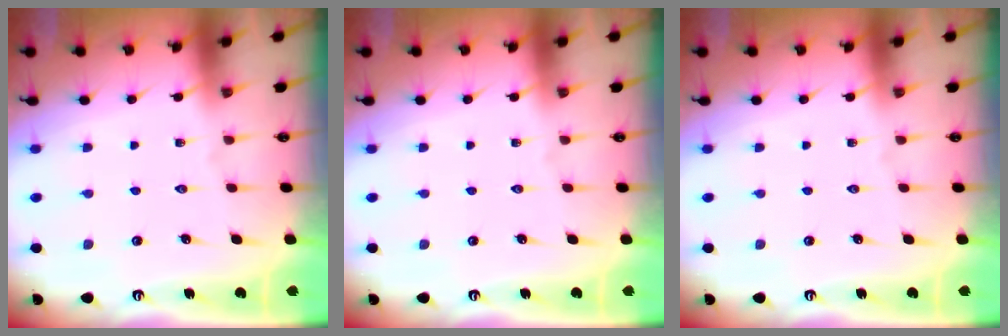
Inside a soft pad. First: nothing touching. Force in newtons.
{"total": 0.0}
{"total": 0.0}